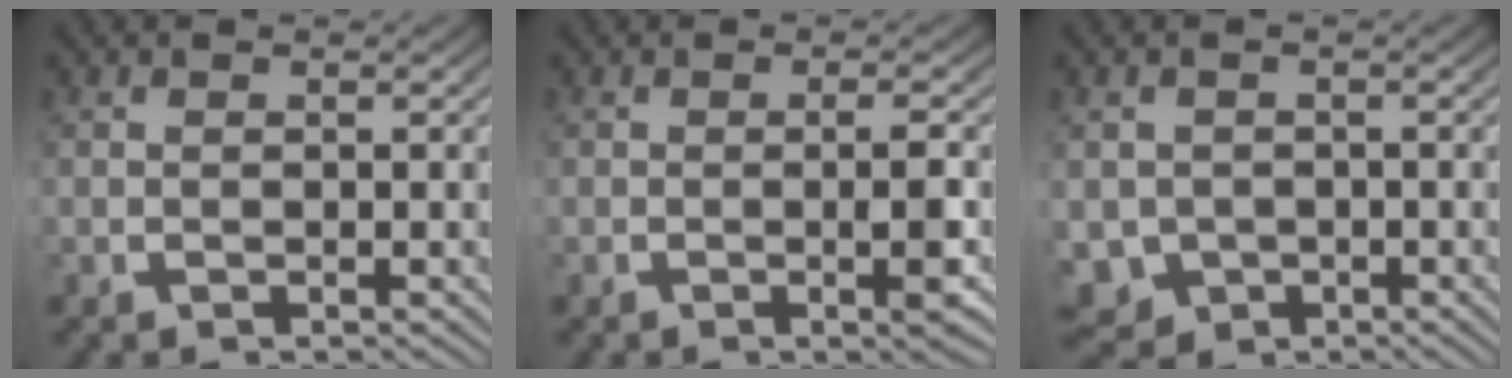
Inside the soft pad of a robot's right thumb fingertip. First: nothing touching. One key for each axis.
{"total": 3.0, "fx": -0.5, "fy": 0.5, "fz": 2.9, "tx": -0.043, "ty": 0.002, "tz": -0.009}
{"total": 6.4, "fx": -2.5, "fy": 5.3, "fz": 2.6, "tx": -0.063, "ty": -0.045, "tz": -0.025}